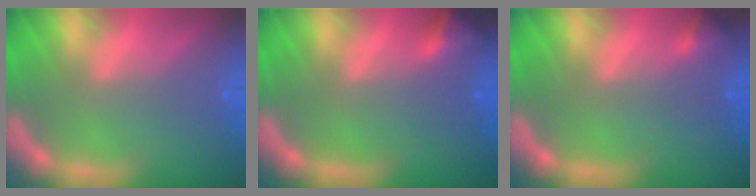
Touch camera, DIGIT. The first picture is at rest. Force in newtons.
{"total": 2.4}
{"total": 1.4}